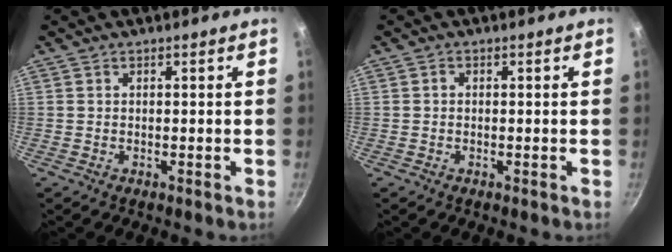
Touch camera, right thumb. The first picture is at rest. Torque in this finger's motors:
{"motor_torque": [0.17, 0.03, 0.30, -0.15, -0.02]}